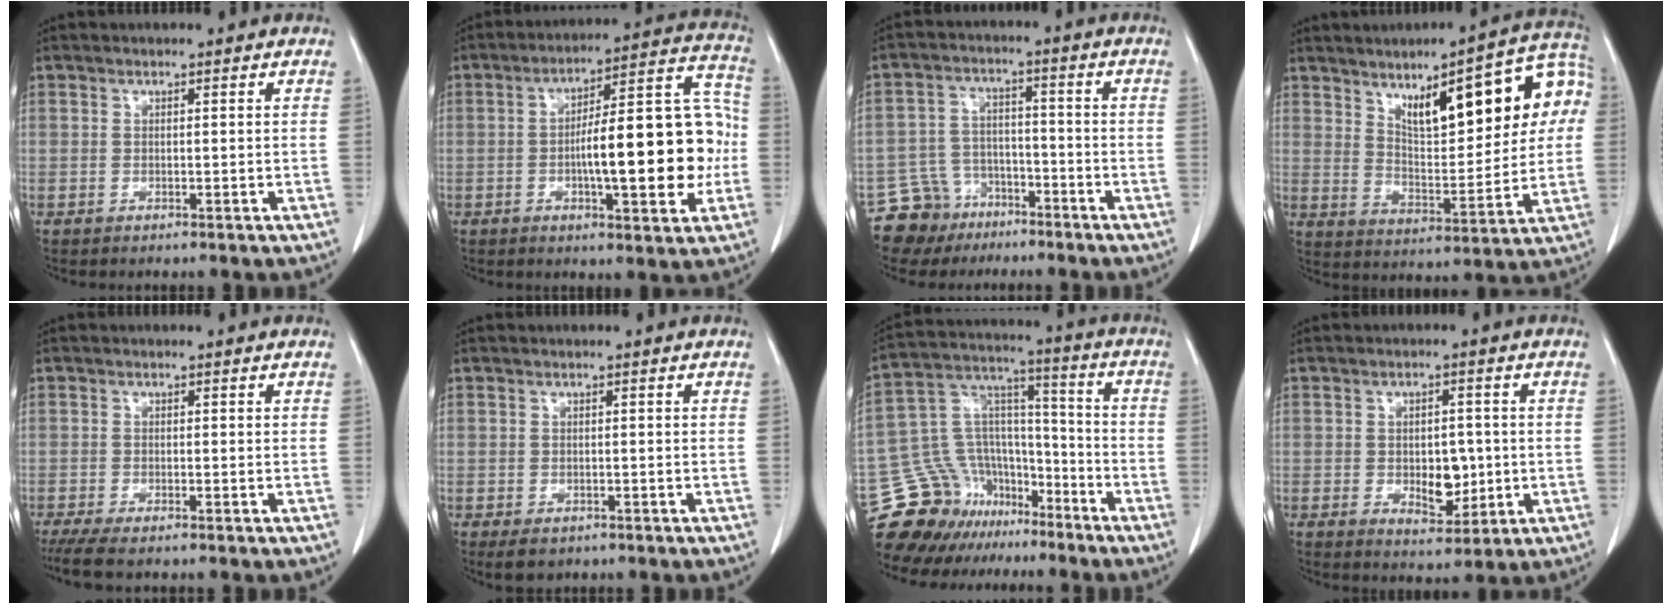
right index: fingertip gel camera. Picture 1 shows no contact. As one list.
[{"total": 18.2, "force": [-2.1, 4.4, 17.5], "torque": [-0.247, 0.034, -0.031]}, {"total": 7.8, "force": [-5.4, 5.7, -0.1], "torque": [0.000, 0.025, -0.090]}, {"total": 18.4, "force": [6.2, 5.3, 16.5], "torque": [-0.237, 0.030, 0.095]}, {"total": 4.7, "force": [-3.7, 0.6, 2.8], "torque": [-0.047, -0.012, -0.062]}, {"total": 3.0, "force": [-2.0, 2.0, 1.2], "torque": [-0.017, -0.002, -0.023]}, {"total": 16.4, "force": [-12.6, 10.0, 3.4], "torque": [-0.069, 0.092, -0.212]}, {"total": 6.1, "force": [-0.6, 3.4, 5.0], "torque": [-0.069, -0.002, 0.001]}]